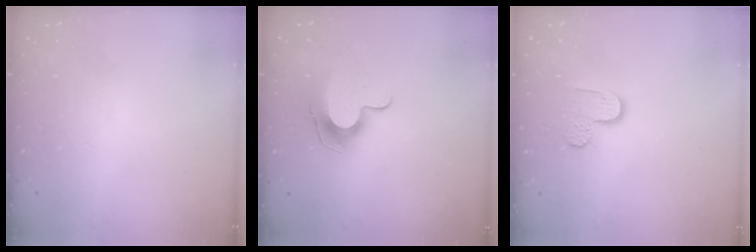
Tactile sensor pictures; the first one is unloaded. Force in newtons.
{"total": 10.5, "press": 10.5, "slide": 0.1}
{"total": 4.9, "press": 4.9, "slide": 0.2}